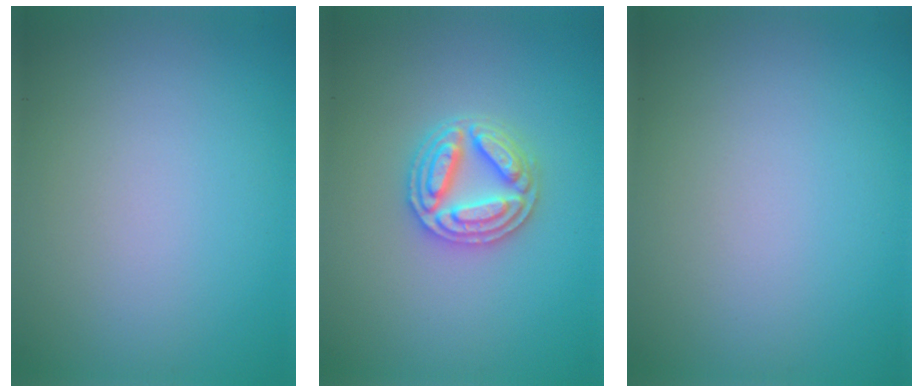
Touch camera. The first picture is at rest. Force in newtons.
{"total": 4.5, "press": 4.4, "slide": 0.7}
{"total": 0.0}